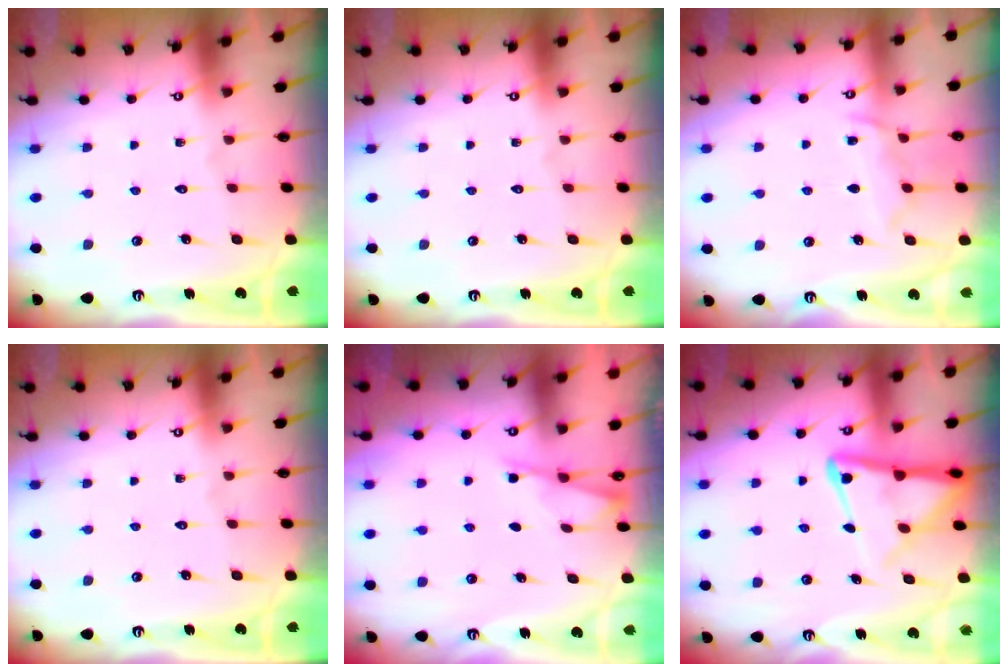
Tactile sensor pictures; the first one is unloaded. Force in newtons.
{"total": 0.0}
{"total": 8.5, "press": 8.4, "slide": 1.0}
{"total": 0.0}
{"total": 2.6, "press": 2.6, "slide": 0.4}
{"total": 10.1, "press": 10.0, "slide": 1.1}